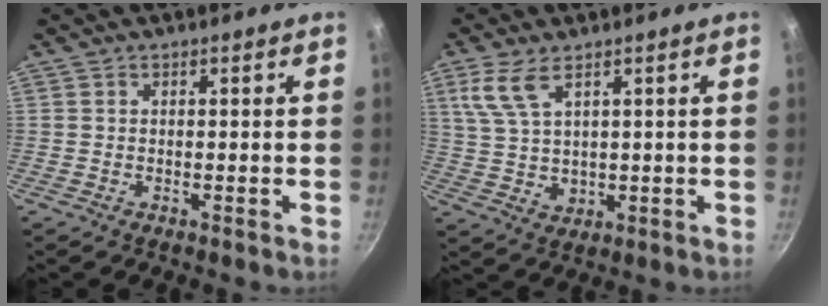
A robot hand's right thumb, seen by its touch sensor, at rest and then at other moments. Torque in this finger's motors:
{"motor_torque": [-0.11, 0.16, -0.01, 0.01, 0.06]}